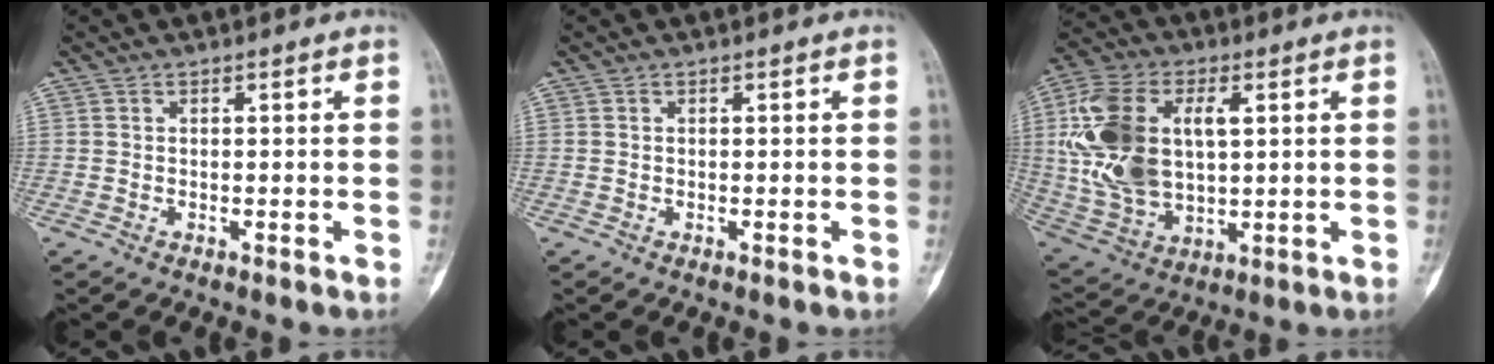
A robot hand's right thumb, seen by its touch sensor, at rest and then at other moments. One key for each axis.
{"total": 0.0}
{"total": 19.6, "fx": 3.5, "fy": 11.8, "fz": 15.3, "tx": -0.306, "ty": -0.002, "tz": 0.072}